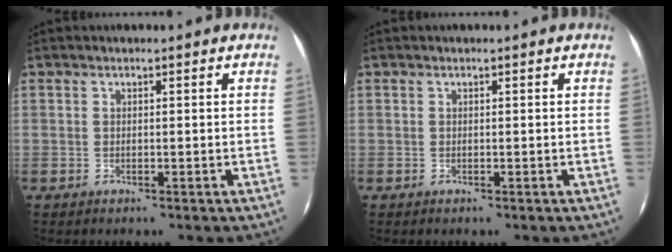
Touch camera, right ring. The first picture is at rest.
{"total": 0.0}